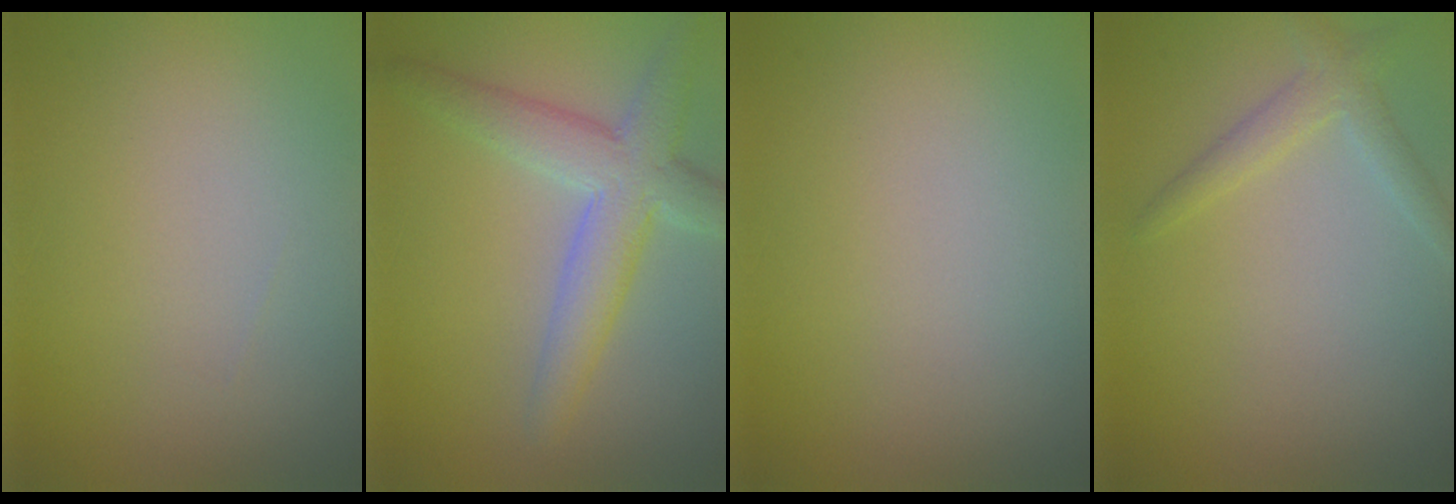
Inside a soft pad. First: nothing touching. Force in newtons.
{"total": 5.3, "press": 5.3, "slide": 0.3}
{"total": 0.0}
{"total": 2.0, "press": 2.0, "slide": 0.1}